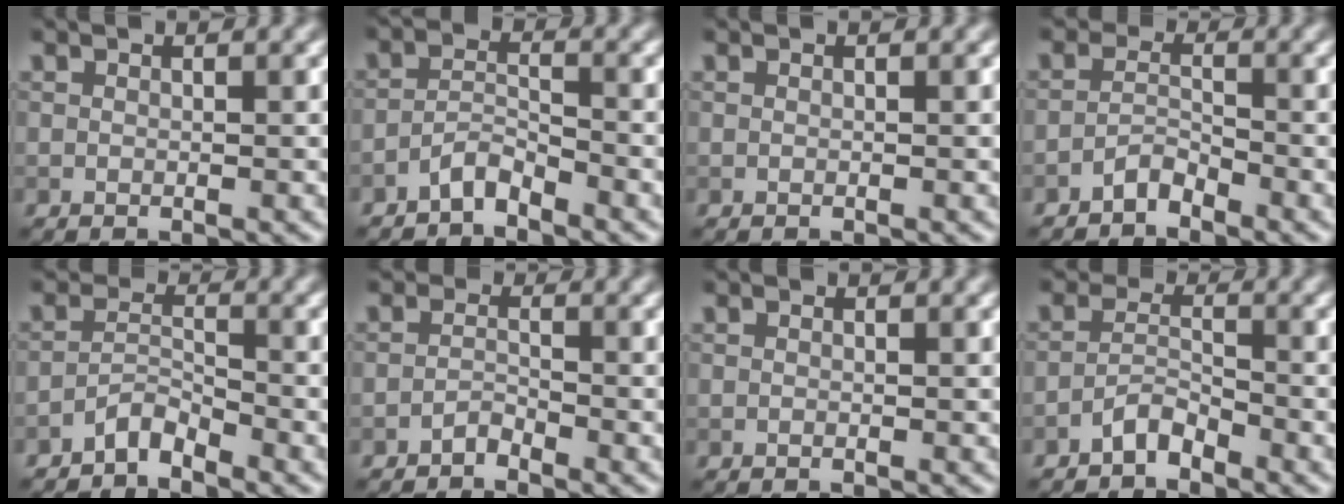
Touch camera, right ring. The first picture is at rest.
{"total": 2.2, "force": [-1.9, 0.5, 0.9], "torque": [-0.018, 0.009, -0.041]}
{"total": 0.0}
{"total": 1.6, "force": [-1.4, 0.6, 0.5], "torque": [-0.008, 0.008, -0.029]}
{"total": 2.0, "force": [-1.8, 0.5, 0.6], "torque": [-0.009, 0.010, -0.038]}
{"total": 1.1, "force": [-1.0, 0.4, 0.3], "torque": [-0.004, 0.004, -0.021]}
{"total": 0.0}
{"total": 1.9, "force": [-1.6, 0.8, 0.7], "torque": [-0.012, 0.009, -0.035]}